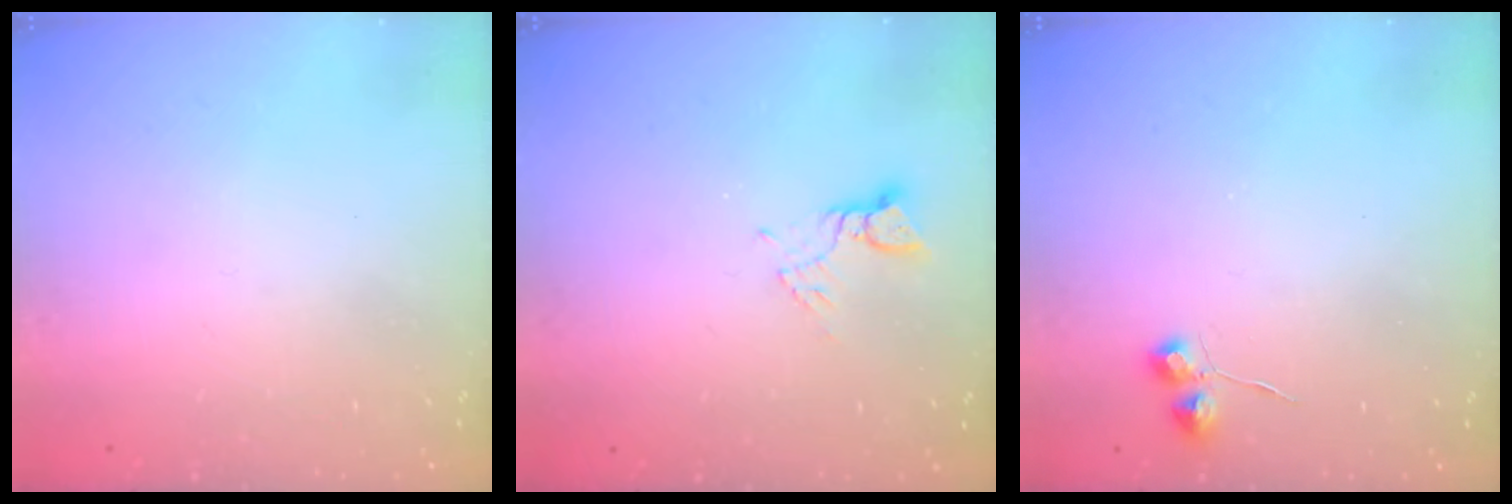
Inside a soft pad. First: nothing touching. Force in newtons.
{"total": 2.6, "press": 2.6, "slide": 0.1}
{"total": 5.5, "press": 5.5, "slide": 0.9}